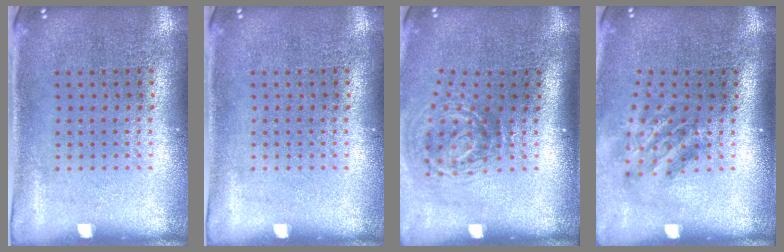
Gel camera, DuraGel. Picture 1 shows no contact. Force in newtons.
{"total": 0.0}
{"total": 2.1, "press": 1.3, "slide": 1.7}
{"total": 1.9, "press": 1.2, "slide": 1.4}